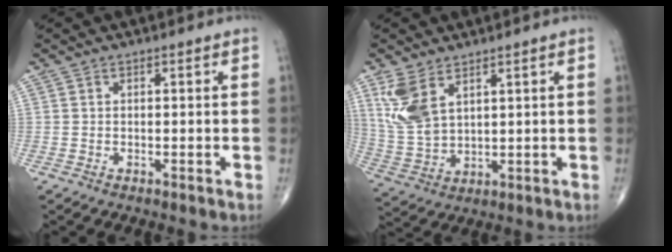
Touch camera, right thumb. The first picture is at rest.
{"total": 8.9, "force": [4.6, 4.5, 6.1], "torque": [-0.132, -0.015, 0.106]}